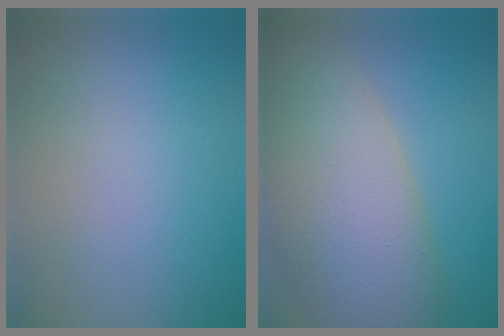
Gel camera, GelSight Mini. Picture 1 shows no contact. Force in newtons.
{"total": 12.7, "press": 12.7, "slide": 0.9}